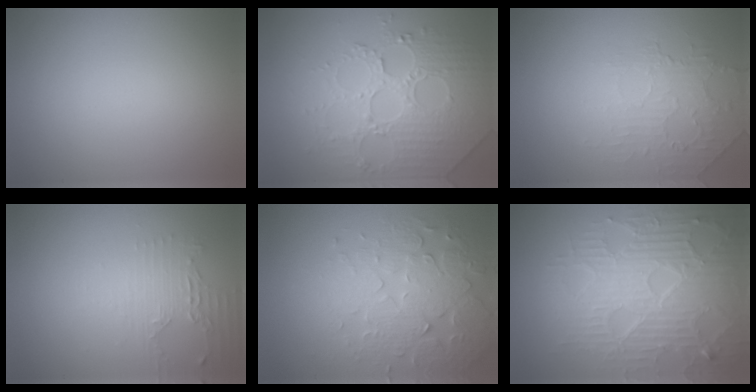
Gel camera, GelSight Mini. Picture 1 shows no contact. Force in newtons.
{"total": 4.4, "press": 4.3, "slide": 1.0}
{"total": 2.0, "press": 0.9, "slide": 1.8}
{"total": 2.2, "press": 1.8, "slide": 1.2}
{"total": 5.1, "press": 4.4, "slide": 2.6}
{"total": 8.0, "press": 6.1, "slide": 5.1}